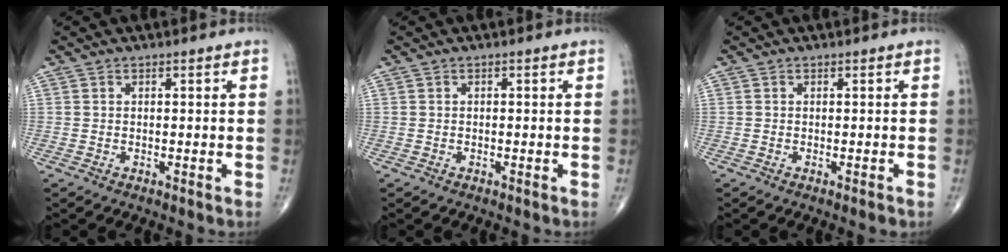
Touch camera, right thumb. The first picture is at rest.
{"total": 0.0}
{"total": 0.7, "force": [-0.5, 0.0, 0.5], "torque": [-0.010, -0.001, -0.007]}